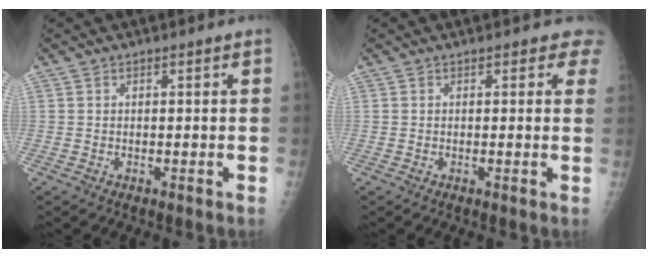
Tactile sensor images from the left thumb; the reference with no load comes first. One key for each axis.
{"total": 2.7, "fx": 2.2, "fy": 1.5, "fz": 0.6, "tx": 0.025, "ty": -0.008, "tz": 0.006}